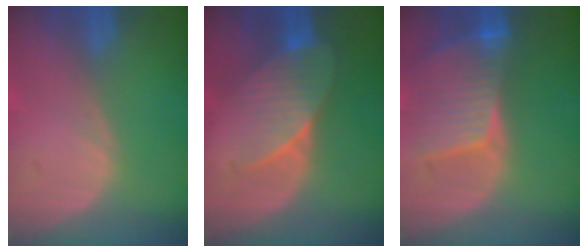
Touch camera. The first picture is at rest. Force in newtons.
{"total": 7.1, "press": 6.5, "slide": 2.8}
{"total": 8.4, "press": 7.7, "slide": 3.3}